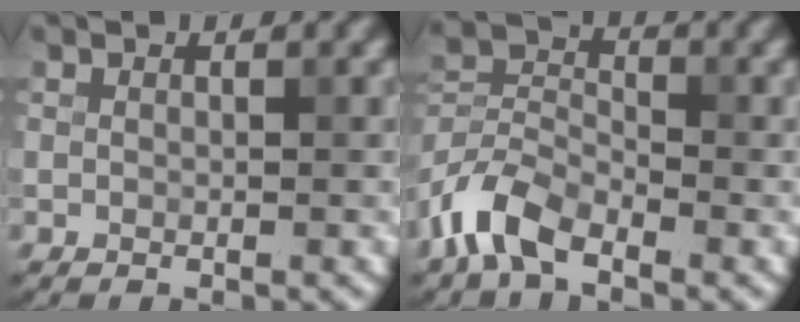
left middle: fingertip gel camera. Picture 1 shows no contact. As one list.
[{"total": 5.6, "force": [-3.8, 2.7, 3.2], "torque": [-0.067, 0.002, -0.088]}]